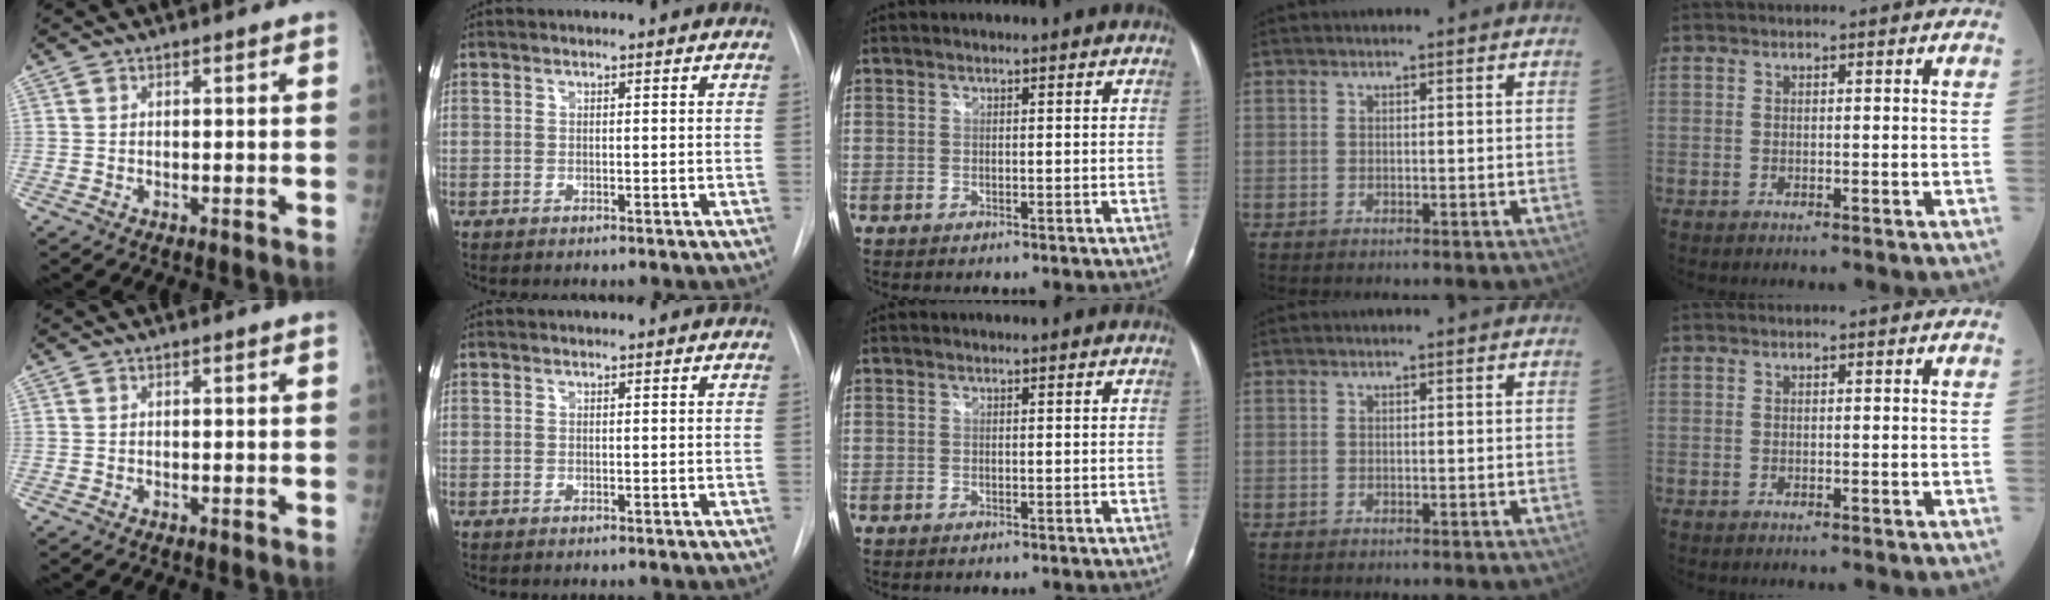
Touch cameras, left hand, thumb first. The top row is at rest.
{}